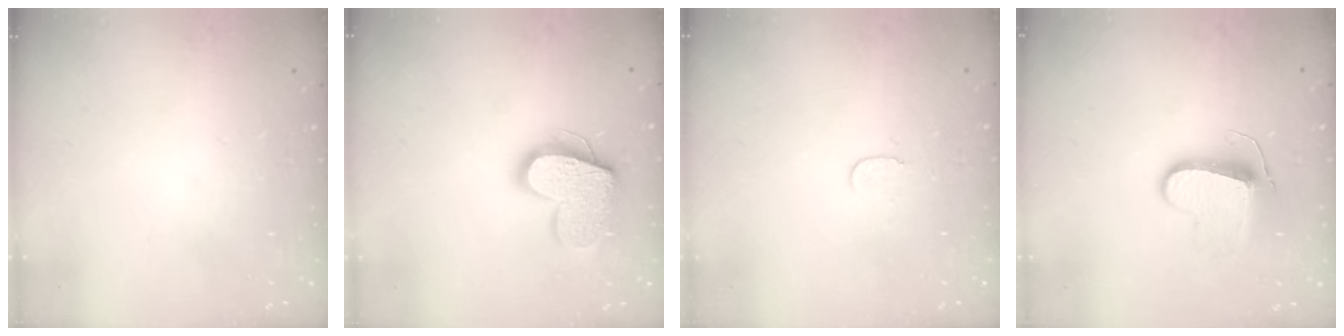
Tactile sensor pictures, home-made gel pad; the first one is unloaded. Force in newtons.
{"total": 15.8, "press": 15.7, "slide": 1.4}
{"total": 3.7, "press": 3.7, "slide": 0.3}
{"total": 9.7, "press": 9.7, "slide": 0.4}